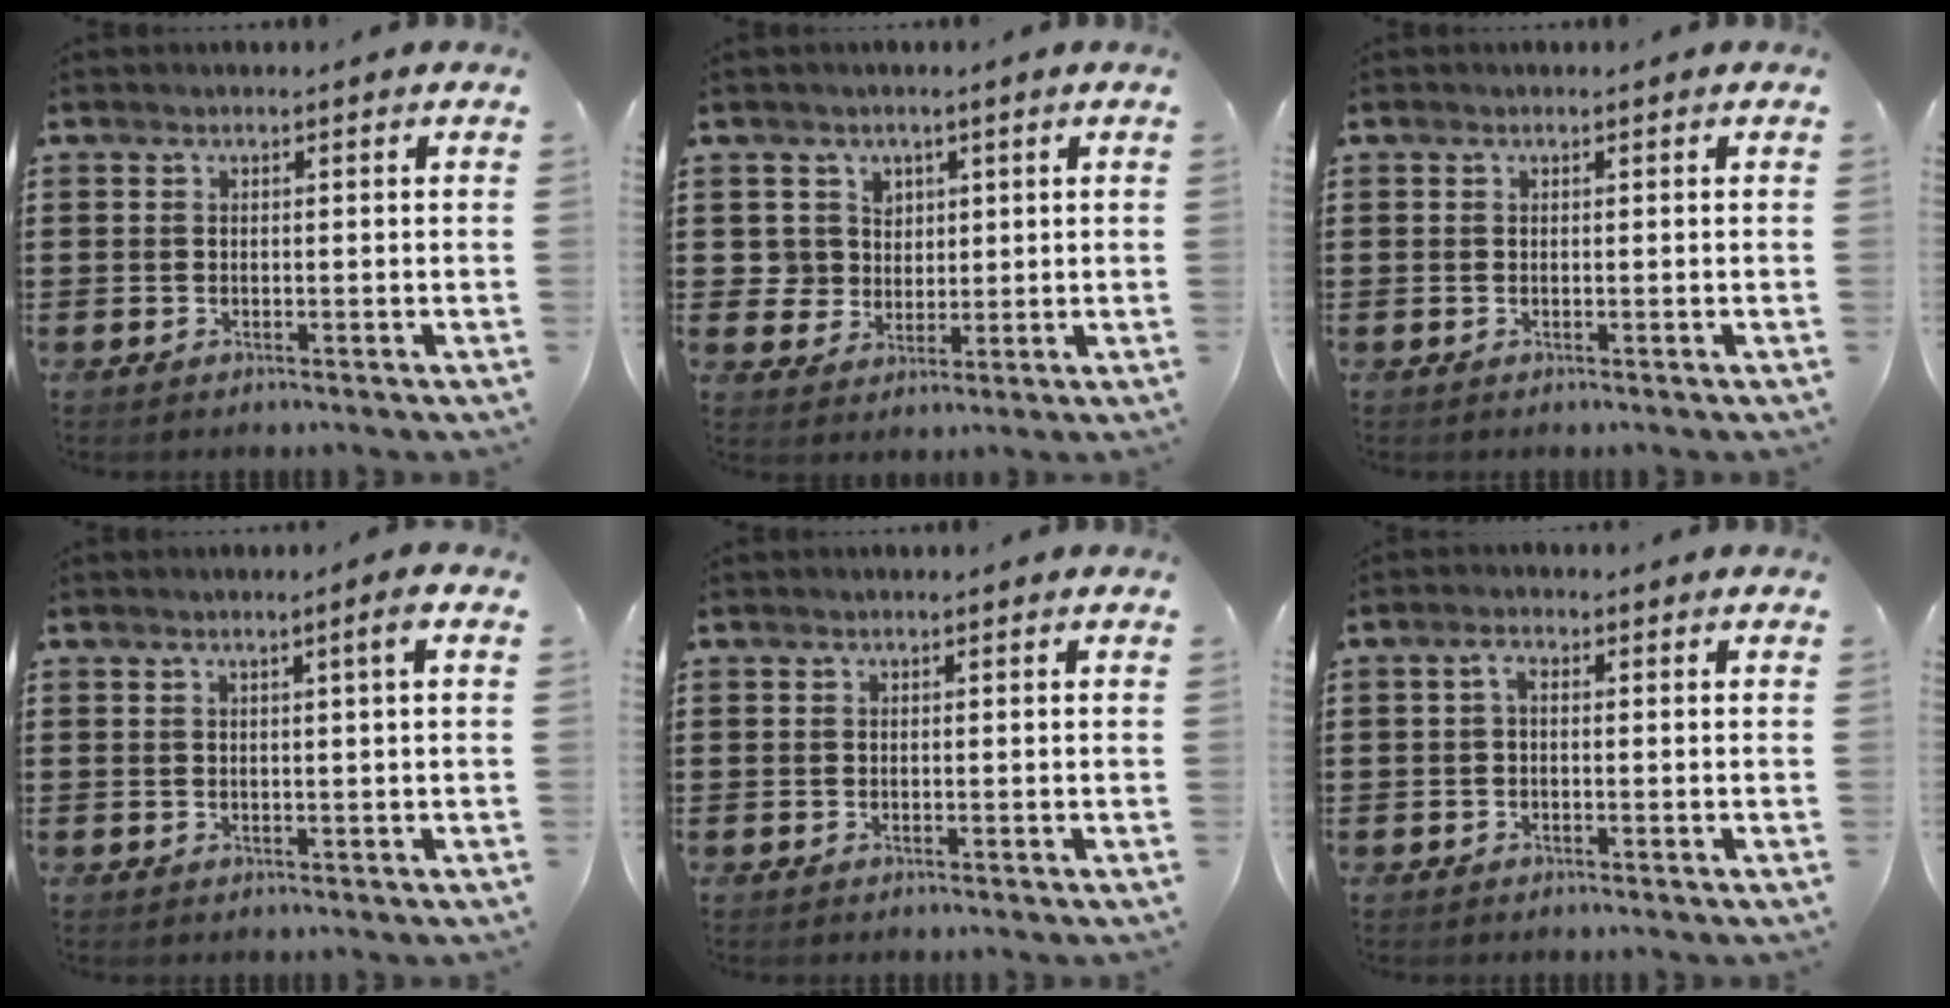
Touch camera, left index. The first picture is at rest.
{"total": 4.4, "force": [1.5, 4.2, 0.0], "torque": [-0.026, 0.014, 0.027]}
{"total": 0.0}
{"total": 2.0, "force": [0.8, -0.5, 1.8], "torque": [-0.030, -0.003, 0.011]}
{"total": 0.0}
{"total": 1.6, "force": [-0.2, 0.7, 1.4], "torque": [-0.029, 0.007, -0.006]}